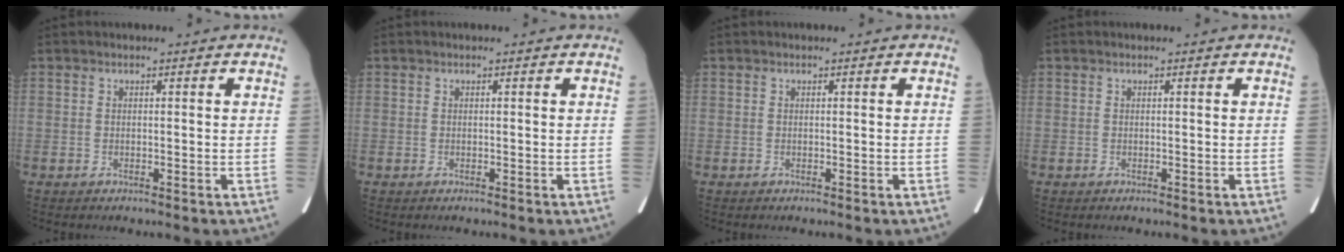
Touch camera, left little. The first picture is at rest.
{"total": 0.0}
{"total": 0.0}
{"total": 0.0}